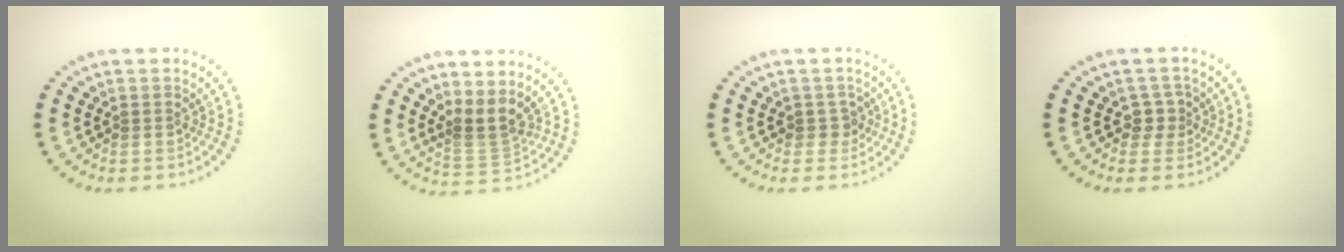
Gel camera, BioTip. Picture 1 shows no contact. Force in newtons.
{"total": 2.9, "press": 2.1, "slide": 2.0}
{"total": 1.4, "press": 1.2, "slide": 0.9}
{"total": 1.6, "press": 1.1, "slide": 1.1}